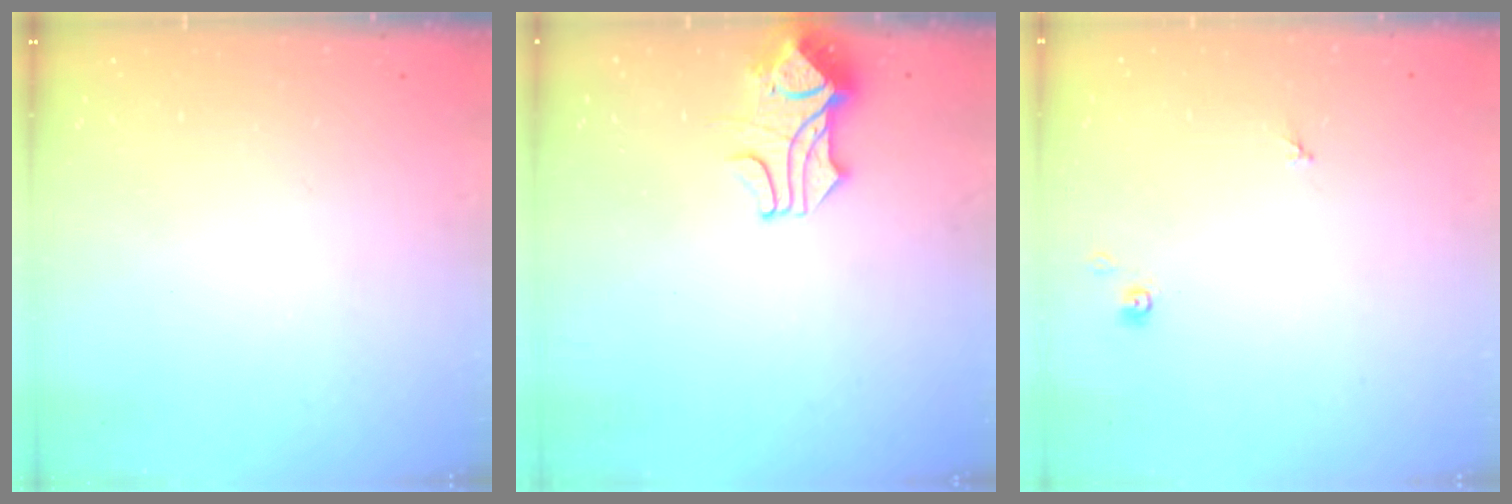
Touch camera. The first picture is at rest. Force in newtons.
{"total": 1.8, "press": 1.3, "slide": 1.1}
{"total": 2.2, "press": 2.1, "slide": 0.3}